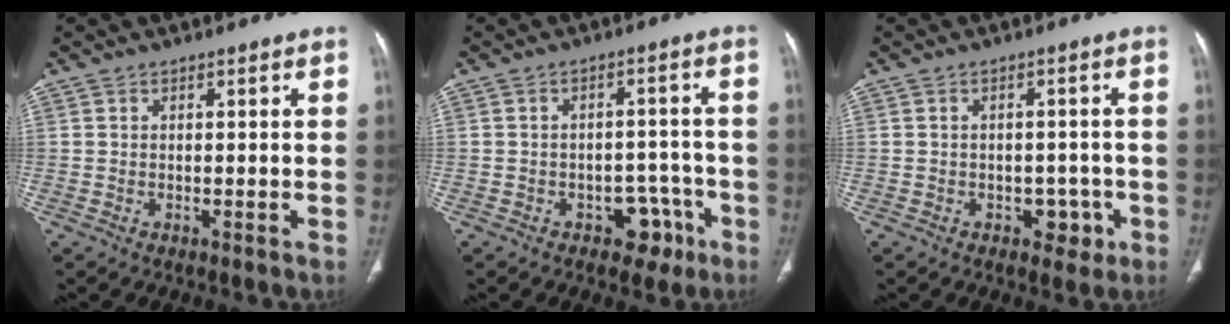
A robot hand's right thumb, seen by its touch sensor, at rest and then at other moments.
{"total": 6.3, "force": [-3.5, 4.4, 2.9], "torque": [-0.004, 0.037, -0.041]}
{"total": 3.8, "force": [-1.7, 2.8, 1.8], "torque": [-0.001, 0.013, -0.017]}